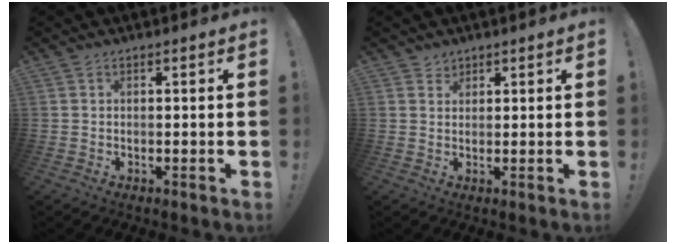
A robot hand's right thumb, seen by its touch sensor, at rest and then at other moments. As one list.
[{"total": 2.3, "force": [1.9, 1.4, 0.0], "torque": [0.007, -0.012, 0.033]}]